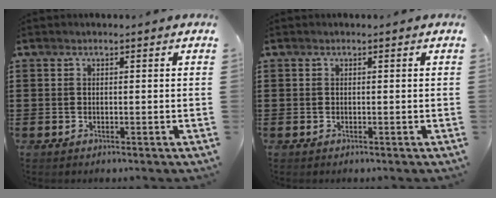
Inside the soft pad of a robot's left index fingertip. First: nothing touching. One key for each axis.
{"total": 0.0}